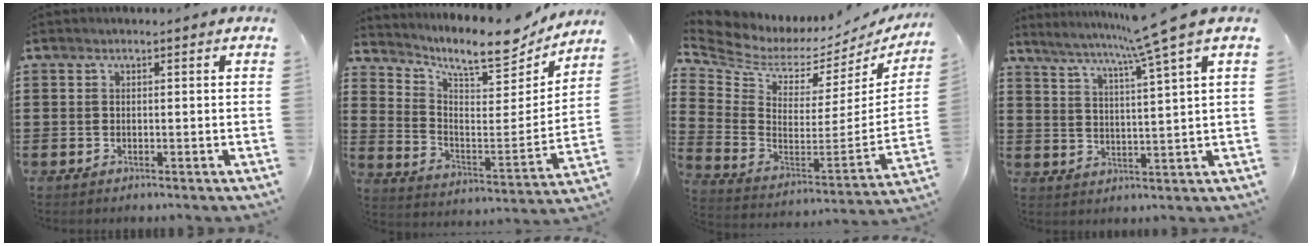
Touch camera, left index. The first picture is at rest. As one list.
[{"total": 8.9, "force": [7.8, 1.5, 4.0], "torque": [-0.091, -0.062, 0.124]}, {"total": 4.1, "force": [3.2, 2.1, 1.4], "torque": [-0.057, -0.047, 0.050]}, {"total": 6.9, "force": [5.2, -2.1, 3.9], "torque": [-0.094, -0.036, 0.081]}]